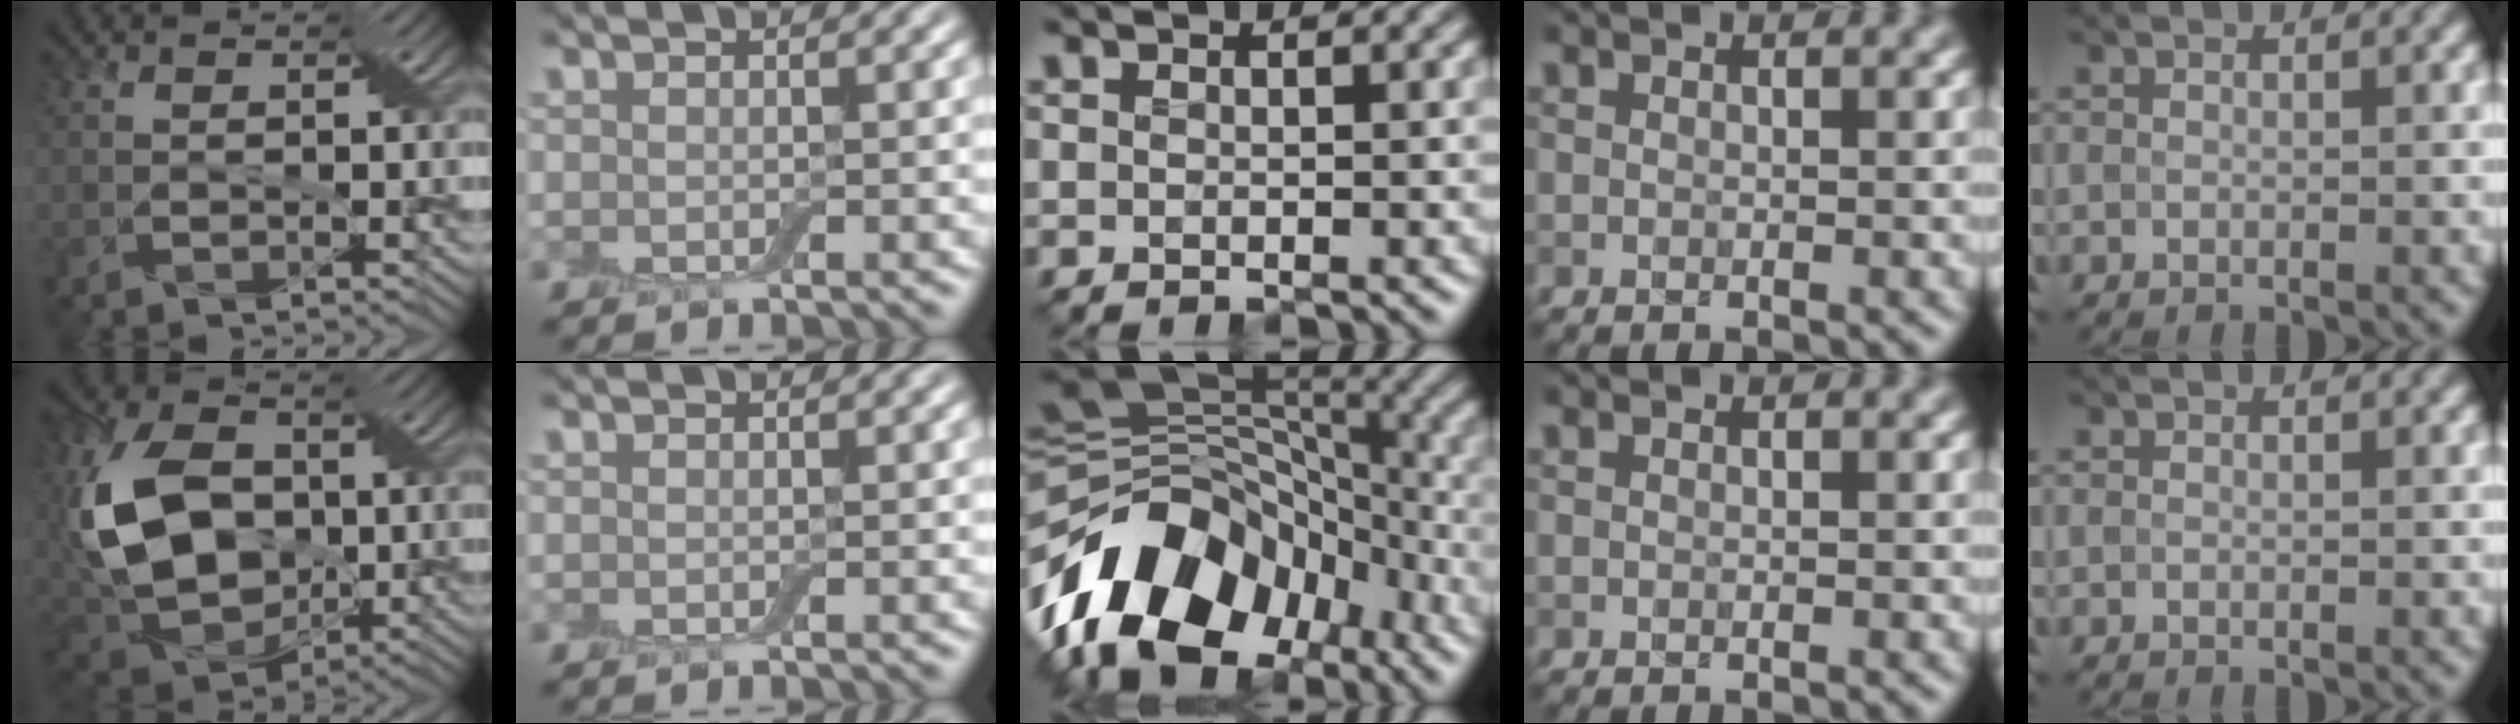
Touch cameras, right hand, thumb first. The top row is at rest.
{"thumb": {"total": 15.0, "force": [0.3, 10.4, 10.8], "torque": [-0.276, -0.007, 0.003]}, "middle": {"total": 15.1, "force": [-9.1, 9.1, 7.9], "torque": [-0.169, 0.019, -0.148]}}